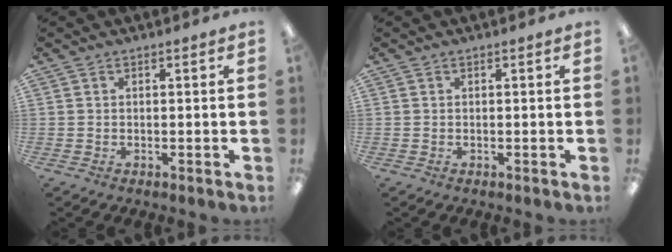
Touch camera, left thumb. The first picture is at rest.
{"total": 0.0}